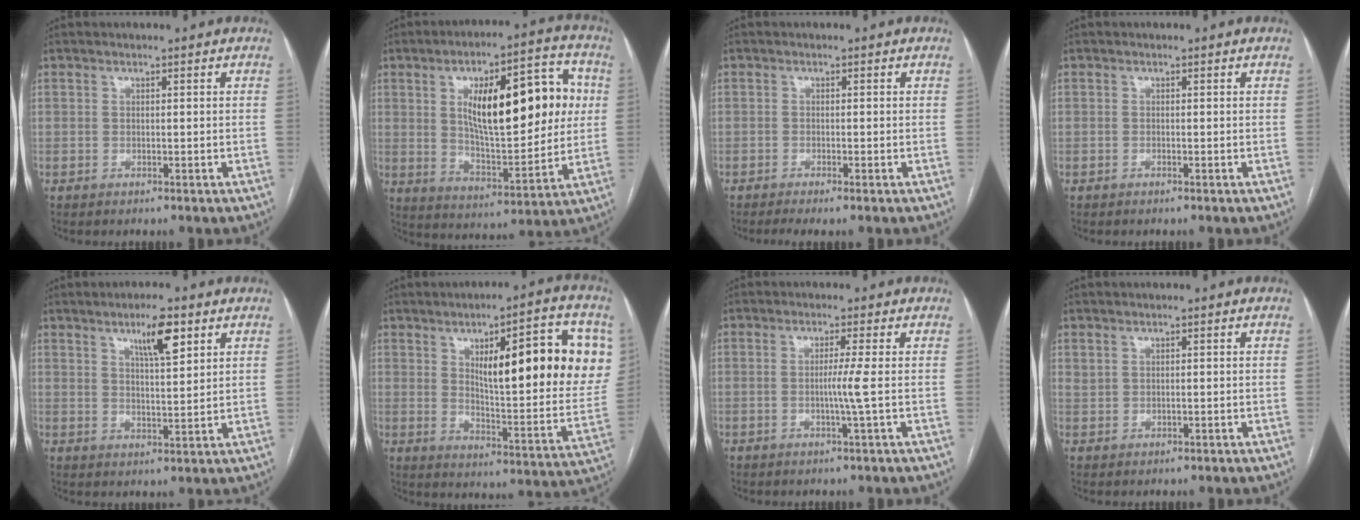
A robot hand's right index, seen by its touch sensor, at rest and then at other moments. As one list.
[{"total": 20.3, "force": [4.3, 7.1, 18.6], "torque": [-0.283, 0.025, 0.071]}, {"total": 3.0, "force": [-2.2, -0.1, 2.0], "torque": [-0.031, -0.006, -0.035]}, {"total": 0.0}, {"total": 6.4, "force": [3.7, 1.1, 5.2], "torque": [-0.089, 0.001, 0.062]}, {"total": 23.5, "force": [7.0, 5.1, 21.9], "torque": [-0.262, 0.019, 0.104]}, {"total": 3.0, "force": [-0.3, -1.2, 2.7], "torque": [-0.048, -0.004, -0.008]}, {"total": 0.9, "force": [0.6, 0.5, 0.5], "torque": [-0.013, 0.002, 0.016]}]